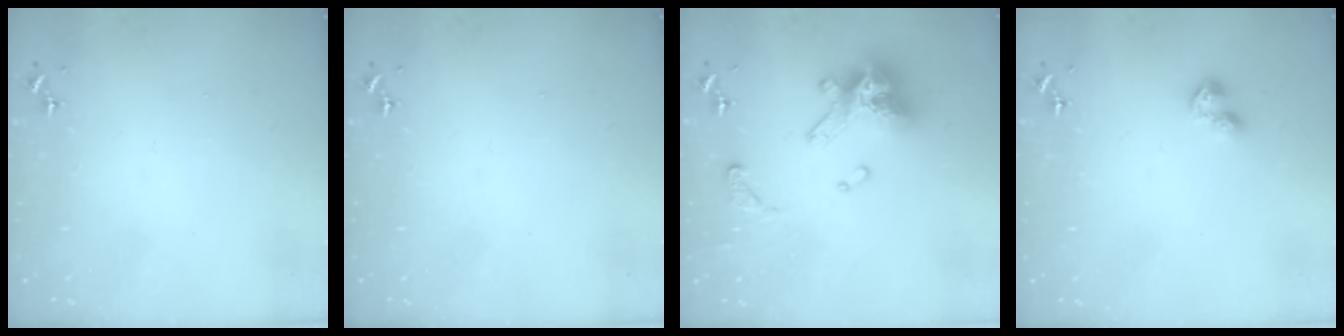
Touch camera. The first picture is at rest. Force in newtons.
{"total": 0.0}
{"total": 17.0, "press": 17.0, "slide": 1.5}
{"total": 6.6, "press": 6.6, "slide": 0.8}